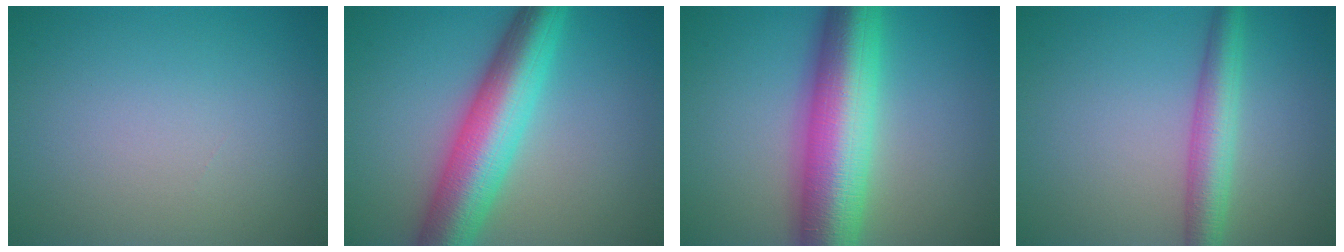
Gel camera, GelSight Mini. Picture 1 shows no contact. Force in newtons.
{"total": 9.1, "press": 9.1, "slide": 0.4}
{"total": 11.4, "press": 11.4, "slide": 0.2}
{"total": 4.1, "press": 4.1, "slide": 0.1}